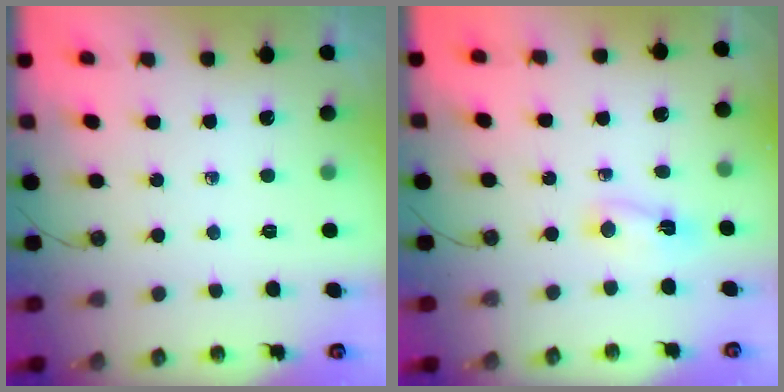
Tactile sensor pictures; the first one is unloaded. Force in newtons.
{"total": 2.3, "press": 2.3, "slide": 0.4}